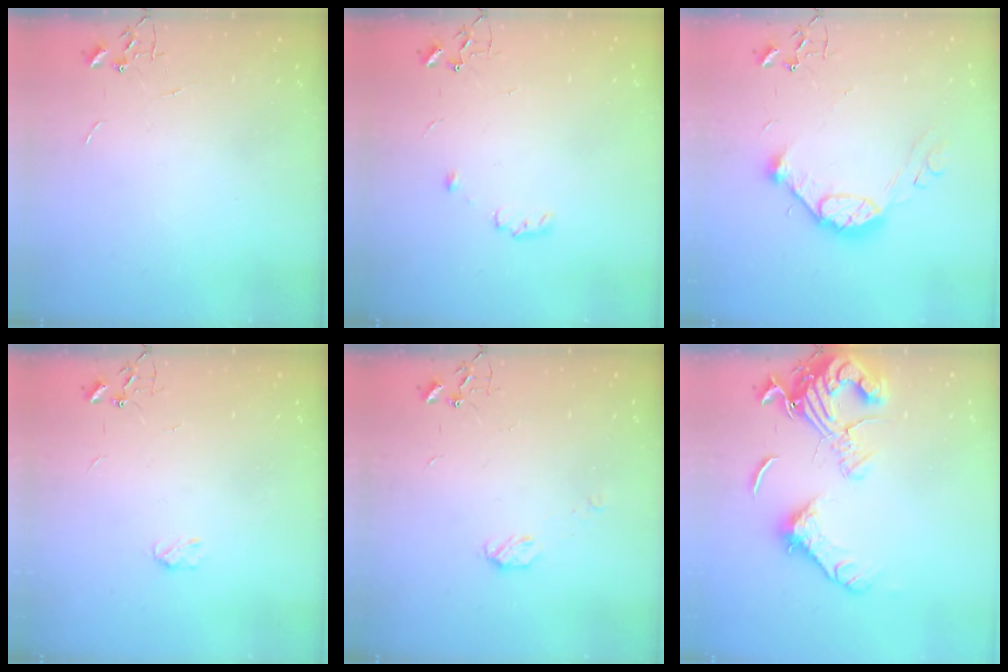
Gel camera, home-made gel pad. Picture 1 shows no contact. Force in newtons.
{"total": 6.1, "press": 5.9, "slide": 1.6}
{"total": 12.9, "press": 12.8, "slide": 1.2}
{"total": 3.5, "press": 3.5, "slide": 0.5}
{"total": 4.8, "press": 4.8, "slide": 0.7}
{"total": 18.8, "press": 18.7, "slide": 2.3}